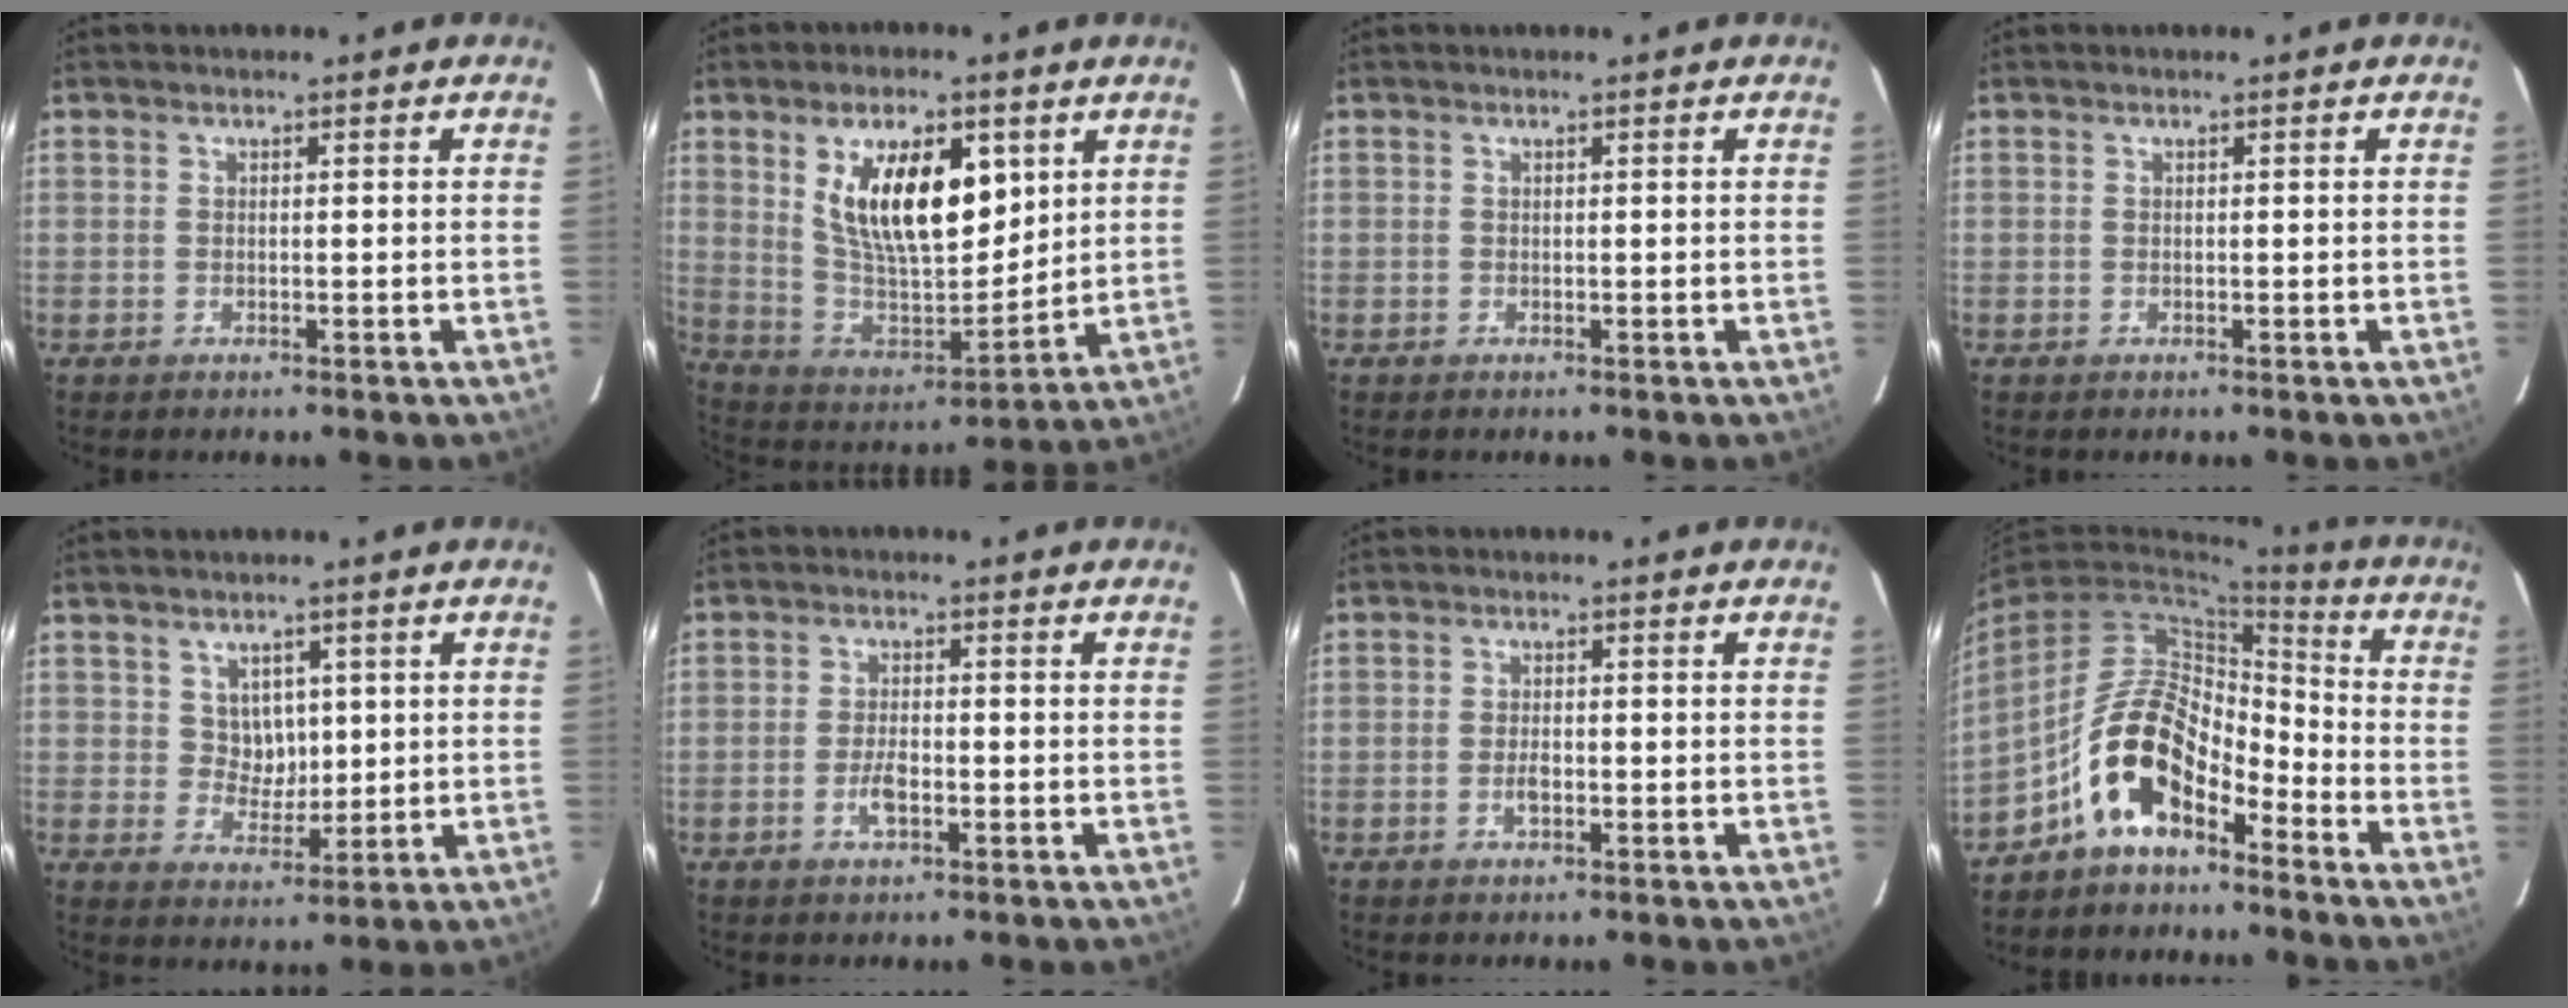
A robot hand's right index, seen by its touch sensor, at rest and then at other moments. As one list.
[{"total": 18.1, "force": [6.8, 8.3, 14.6], "torque": [-0.254, -0.001, 0.136]}, {"total": 0.0}, {"total": 0.0}, {"total": 4.6, "force": [1.5, 4.1, 1.6], "torque": [-0.022, 0.006, 0.033]}, {"total": 3.8, "force": [-1.6, 1.6, 3.1], "torque": [-0.064, 0.000, -0.028]}, {"total": 2.3, "force": [-0.8, 1.1, 1.8], "torque": [-0.035, 0.001, -0.015]}, {"total": 12.0, "force": [-7.2, 5.7, 7.7], "torque": [-0.142, 0.021, -0.132]}]